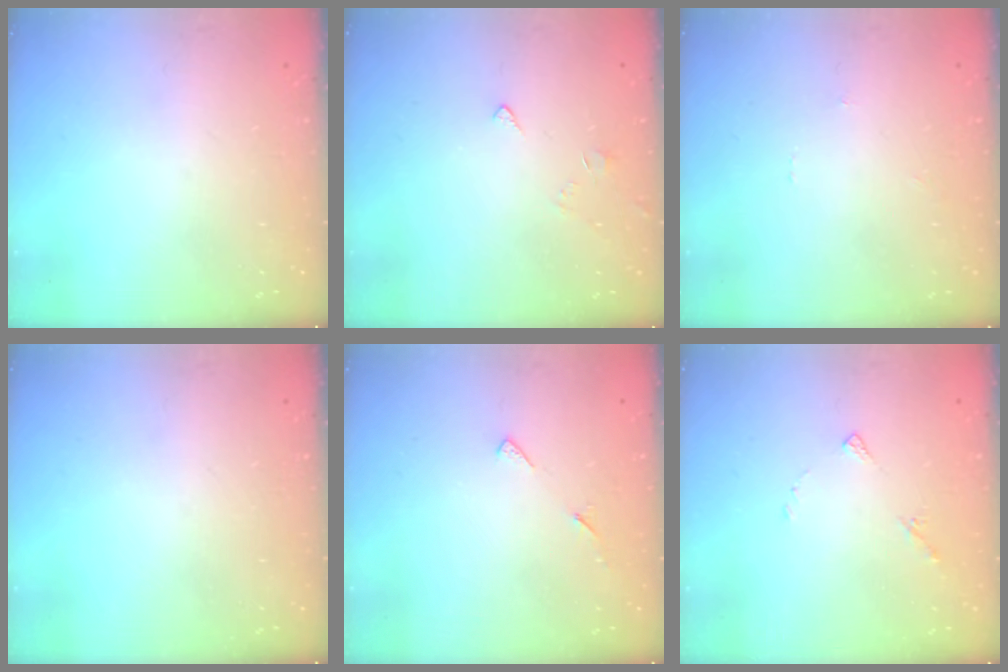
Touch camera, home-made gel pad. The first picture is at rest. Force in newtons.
{"total": 2.5, "press": 2.4, "slide": 0.6}
{"total": 0.0}
{"total": 0.0}
{"total": 6.1, "press": 6.0, "slide": 0.7}
{"total": 4.9, "press": 4.9, "slide": 0.5}